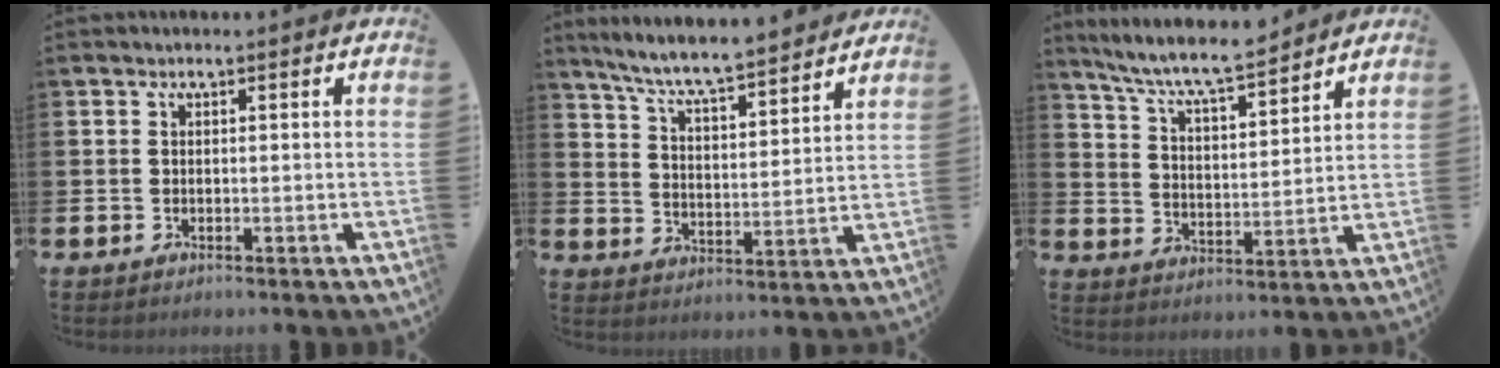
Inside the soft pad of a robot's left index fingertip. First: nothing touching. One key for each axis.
{"total": 7.2, "fx": 6.9, "fy": 0.3, "fz": 2.3, "tx": -0.072, "ty": -0.052, "tz": 0.118}
{"total": 7.6, "fx": 7.1, "fy": 0.6, "fz": 2.6, "tx": -0.082, "ty": -0.045, "tz": 0.125}